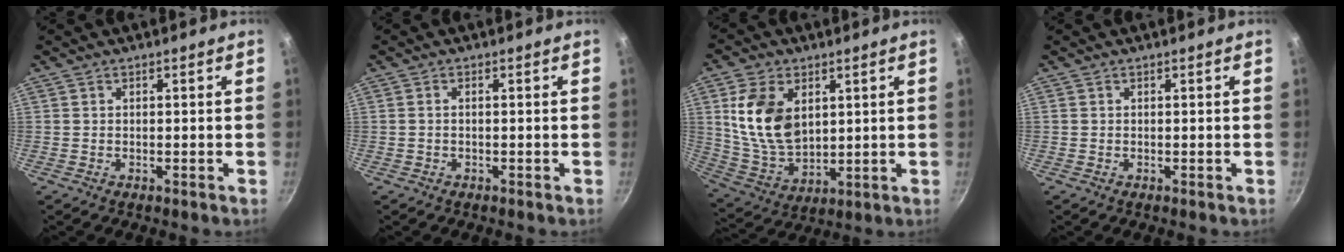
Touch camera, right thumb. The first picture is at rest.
{"total": 0.7, "force": [-0.2, 0.3, 0.6], "torque": [-0.023, 0.008, -0.005]}
{"total": 14.5, "force": [3.8, 9.5, 10.2], "torque": [-0.175, -0.025, 0.085]}
{"total": 0.0}